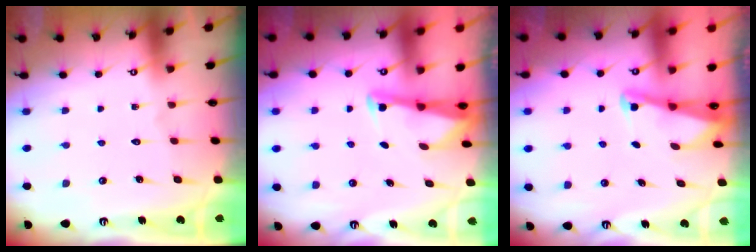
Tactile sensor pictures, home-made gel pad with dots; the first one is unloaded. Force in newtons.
{"total": 2.9, "press": 2.9, "slide": 0.2}
{"total": 2.2, "press": 2.2, "slide": 0.3}